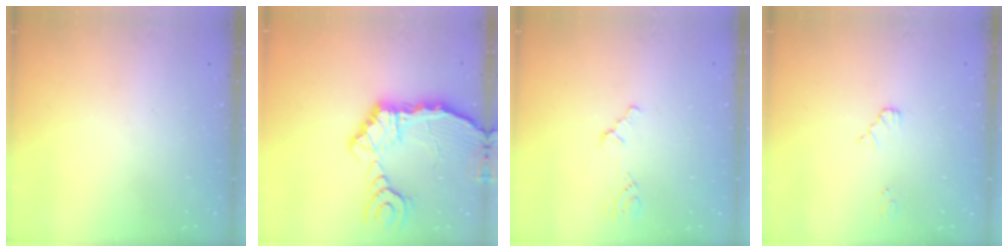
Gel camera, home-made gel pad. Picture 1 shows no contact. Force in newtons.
{"total": 10.0, "press": 10.0, "slide": 1.0}
{"total": 0.8, "press": 0.7, "slide": 0.2}
{"total": 2.9, "press": 2.8, "slide": 0.4}